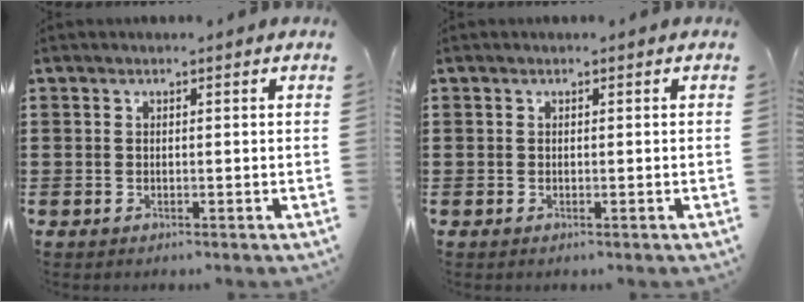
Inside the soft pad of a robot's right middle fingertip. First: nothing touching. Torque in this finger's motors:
{"motor_torque": [-0.25, 0.07, -0.02, -0.01]}